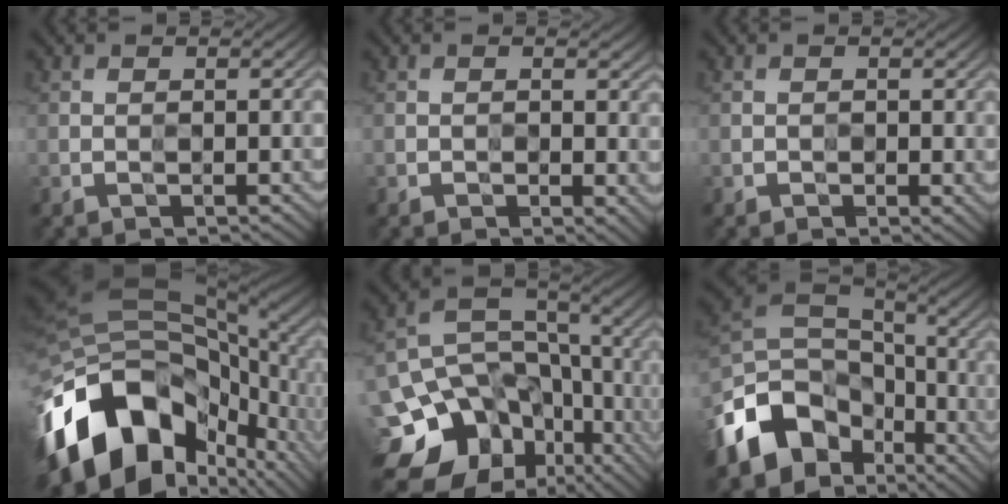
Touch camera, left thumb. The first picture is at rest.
{"total": 1.4, "force": [0.1, 0.8, 1.1], "torque": [-0.013, -0.002, 0.003]}
{"total": 0.9, "force": [-0.1, 0.7, 0.6], "torque": [-0.006, -0.001, 0.001]}
{"total": 18.1, "force": [-6.8, 11.0, 12.6], "torque": [-0.281, -0.046, -0.087]}
{"total": 17.7, "force": [-8.2, 13.2, 8.5], "torque": [-0.204, -0.017, -0.111]}
{"total": 13.8, "force": [-6.6, 9.8, 7.2], "torque": [-0.182, -0.025, -0.114]}